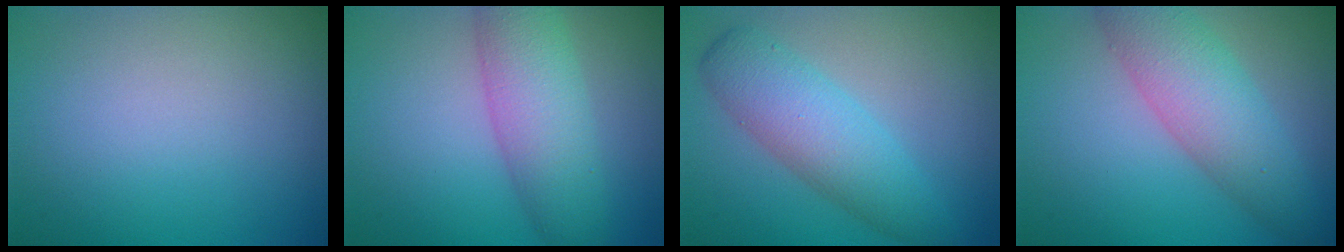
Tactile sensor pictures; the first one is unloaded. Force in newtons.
{"total": 6.1, "press": 6.1, "slide": 0.2}
{"total": 5.4, "press": 5.4, "slide": 0.1}
{"total": 6.0, "press": 6.0, "slide": 0.2}